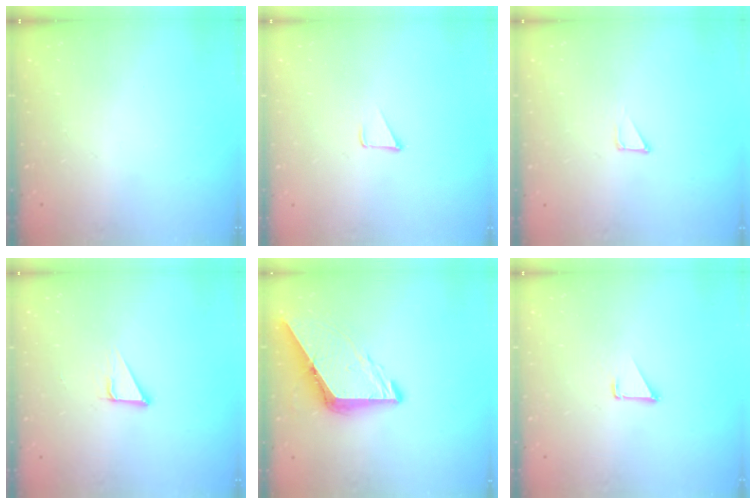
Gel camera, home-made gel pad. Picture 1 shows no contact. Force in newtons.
{"total": 1.8, "press": 1.7, "slide": 0.1}
{"total": 1.2, "press": 1.2, "slide": 0.0}
{"total": 2.8, "press": 2.8, "slide": 0.2}
{"total": 9.5, "press": 9.5, "slide": 1.1}
{"total": 1.1, "press": 1.1, "slide": 0.1}